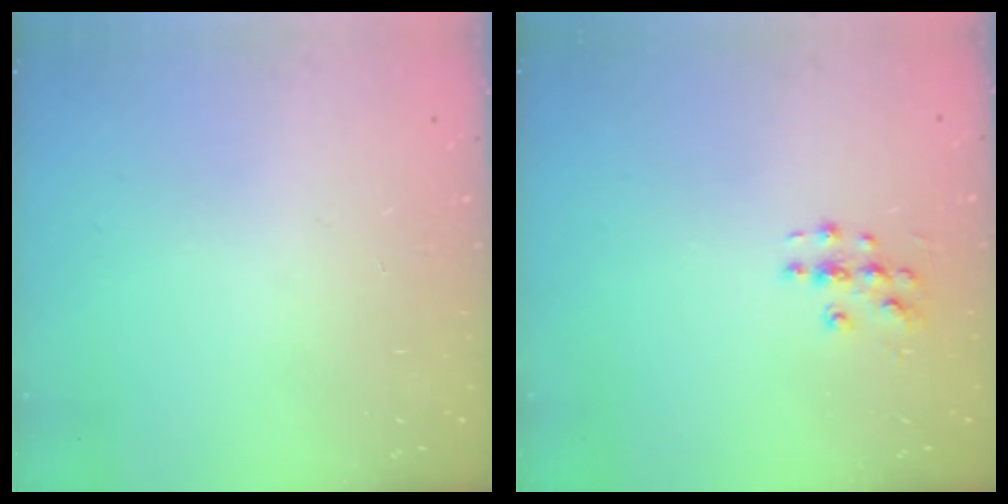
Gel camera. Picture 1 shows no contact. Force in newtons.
{"total": 3.6, "press": 3.6, "slide": 0.3}